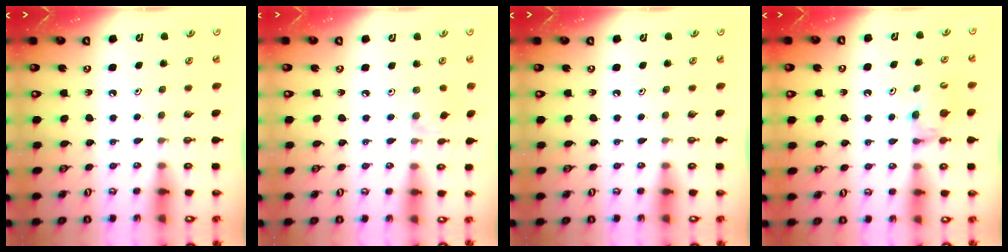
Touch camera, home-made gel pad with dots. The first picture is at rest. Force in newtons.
{"total": 1.4, "press": 1.4, "slide": 0.4}
{"total": 0.0}
{"total": 5.7, "press": 5.7, "slide": 0.4}